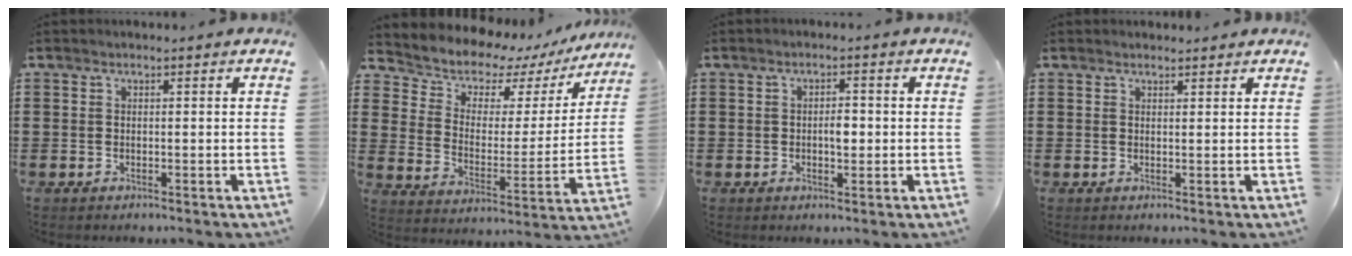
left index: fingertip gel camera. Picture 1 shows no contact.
{"total": 6.2, "force": [5.5, 2.7, 0.6], "torque": [-0.054, -0.044, 0.092]}
{"total": 2.6, "force": [-0.2, 1.1, 2.3], "torque": [-0.037, 0.000, -0.006]}
{"total": 1.0, "force": [1.0, 0.3, 0.1], "torque": [-0.003, 0.002, 0.019]}